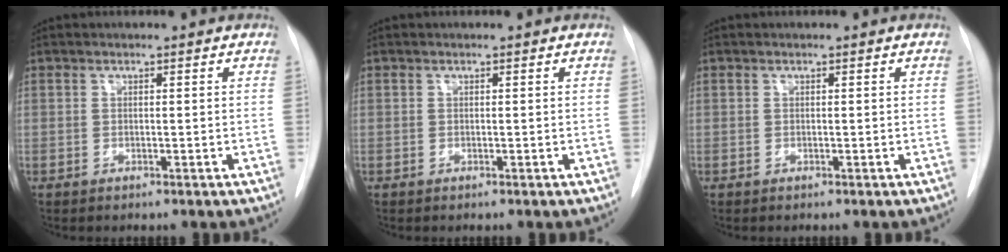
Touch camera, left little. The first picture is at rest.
{"total": 0.0}
{"total": 0.0}